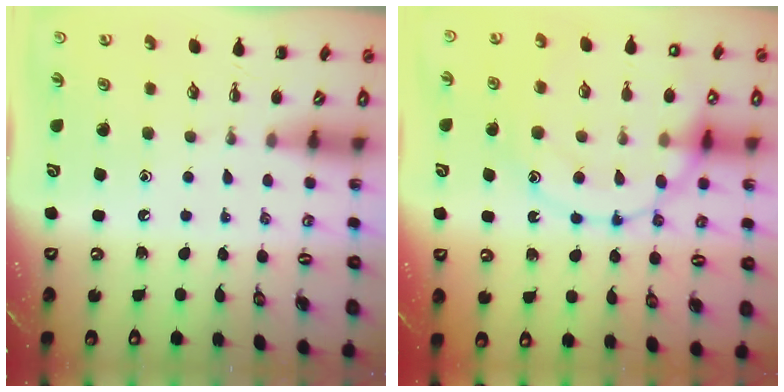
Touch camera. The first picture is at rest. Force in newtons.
{"total": 18.3, "press": 18.3, "slide": 1.4}